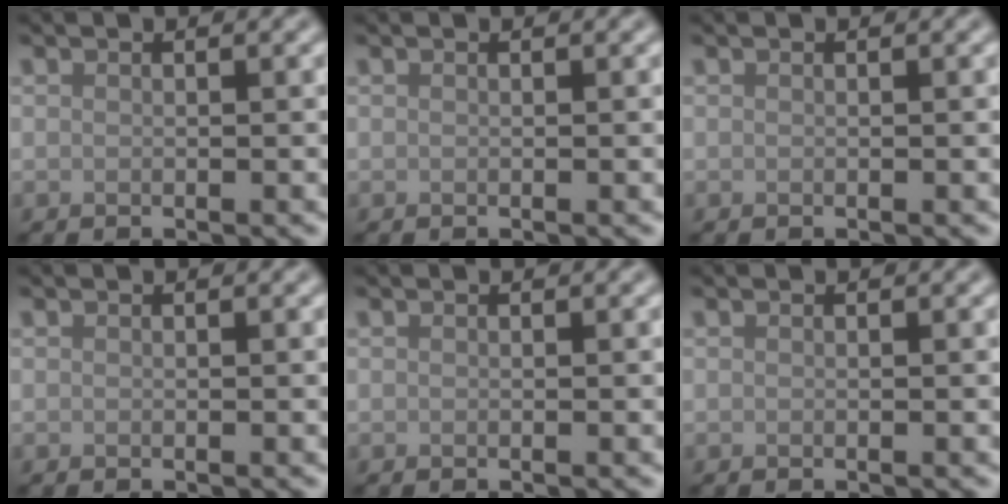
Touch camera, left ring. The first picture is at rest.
{"total": 0.0}
{"total": 0.0}
{"total": 0.0}
{"total": 0.0}
{"total": 0.0}